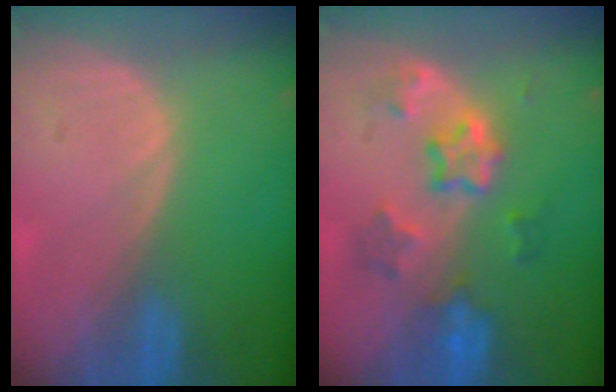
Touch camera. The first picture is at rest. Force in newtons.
{"total": 7.0, "press": 6.4, "slide": 2.8}